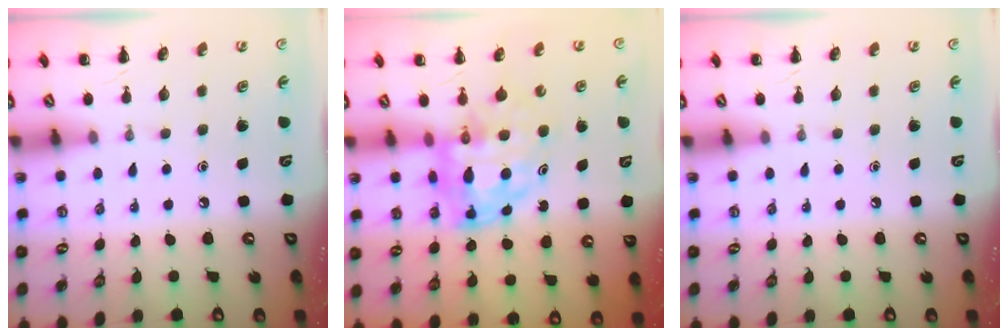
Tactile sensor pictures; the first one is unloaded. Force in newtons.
{"total": 8.4, "press": 8.1, "slide": 2.3}
{"total": 0.0}